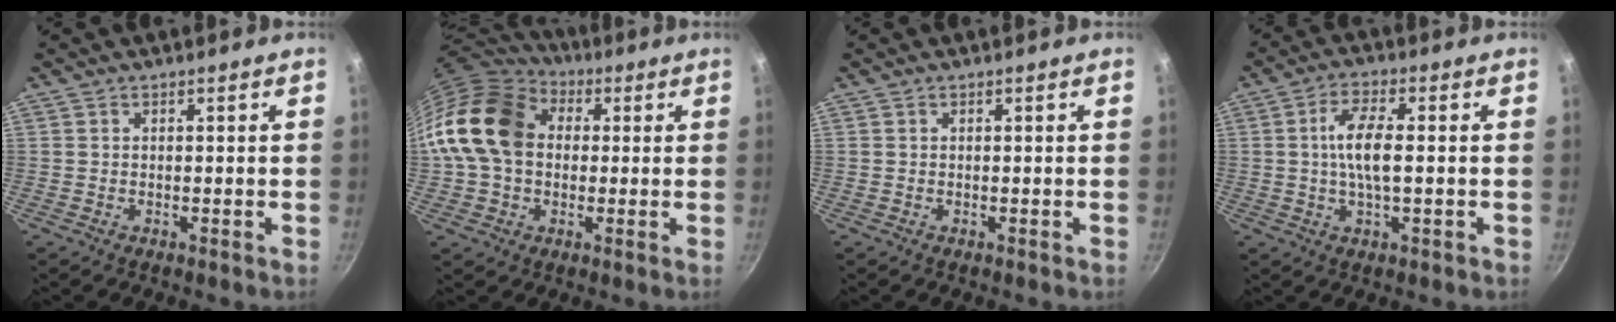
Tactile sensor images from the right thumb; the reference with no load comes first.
{"total": 18.4, "force": [2.1, 13.9, 11.9], "torque": [-0.204, 0.034, 0.024]}
{"total": 0.0}
{"total": 7.6, "force": [0.3, 2.5, 7.1], "torque": [-0.139, 0.011, 0.000]}